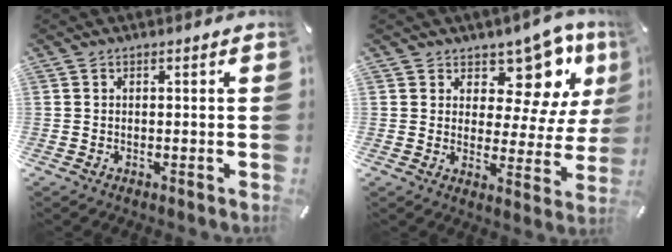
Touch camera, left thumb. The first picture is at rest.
{"total": 14.2, "force": [9.2, 7.7, 7.7], "torque": [-0.096, -0.076, 0.157]}